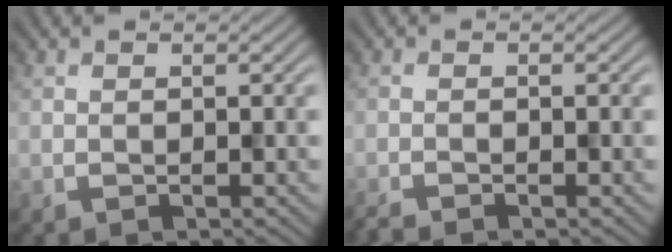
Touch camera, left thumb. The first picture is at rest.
{"total": 1.9, "force": [-1.8, -0.1, 0.6], "torque": [-0.017, 0.001, -0.032]}